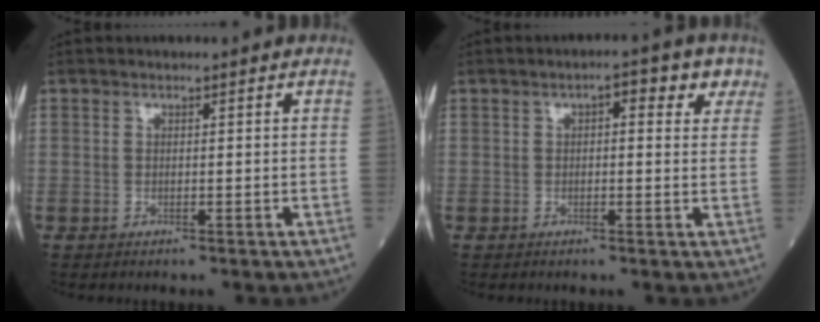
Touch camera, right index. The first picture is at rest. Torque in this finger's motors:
{"motor_torque": [0.07, 0.00, 0.03, 0.01]}